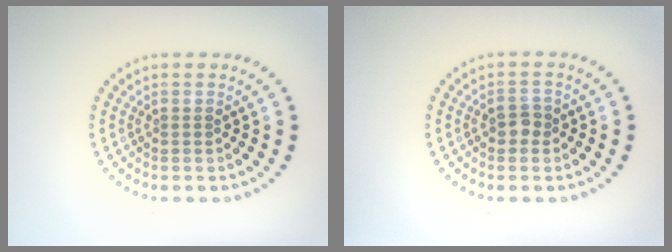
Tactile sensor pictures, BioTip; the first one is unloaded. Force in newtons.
{"total": 1.6, "press": 1.6, "slide": 0.5}